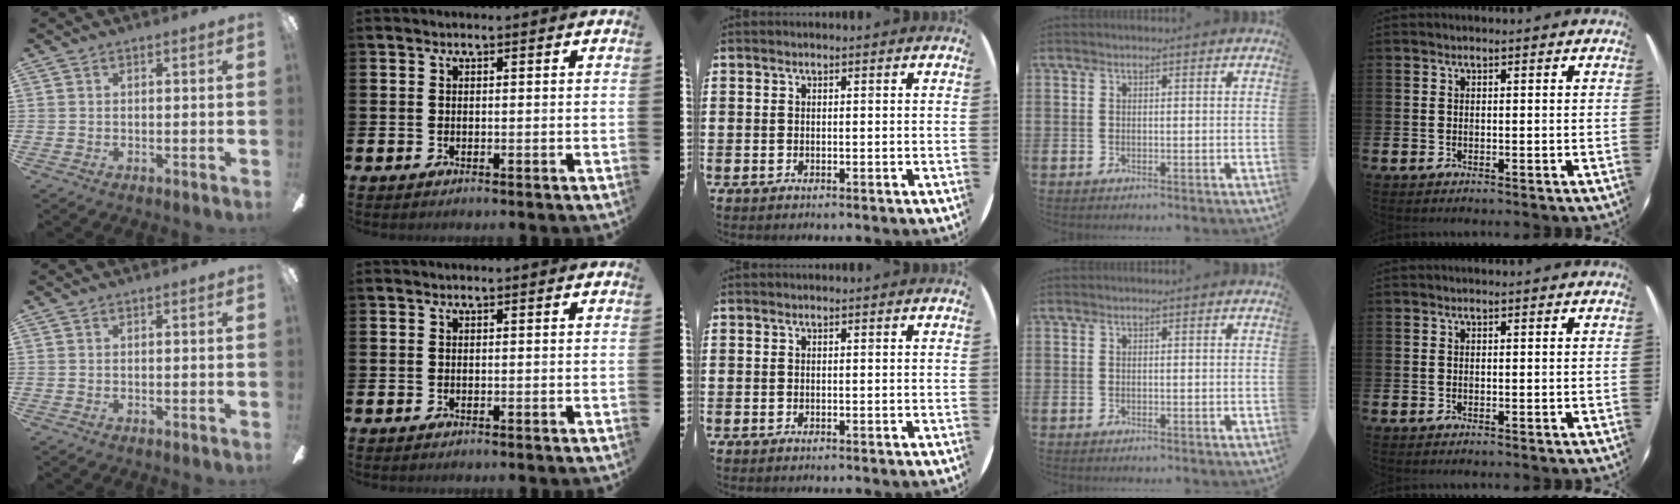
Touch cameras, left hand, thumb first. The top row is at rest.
{}